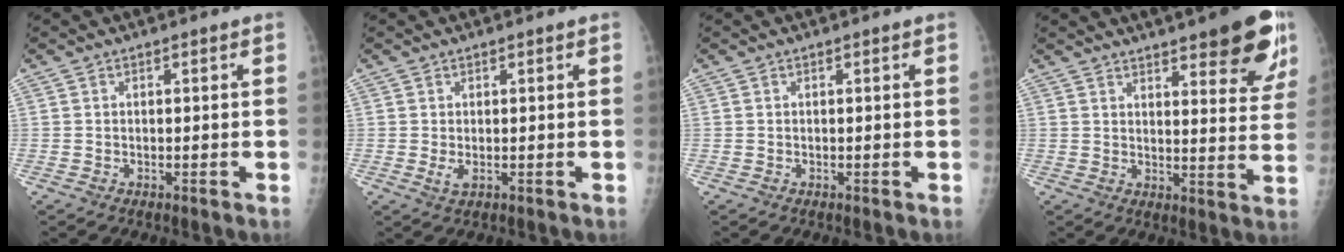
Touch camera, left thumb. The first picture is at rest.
{"total": 1.7, "force": [0.1, 0.8, 1.5], "torque": [-0.027, -0.005, 0.005]}
{"total": 0.0}
{"total": 16.6, "force": [10.6, 4.6, 12.0], "torque": [-0.122, -0.051, 0.132]}